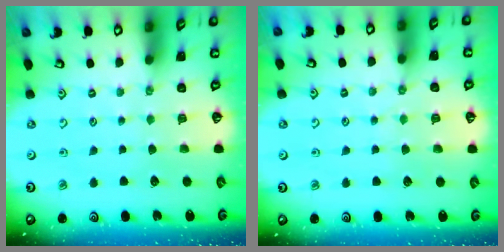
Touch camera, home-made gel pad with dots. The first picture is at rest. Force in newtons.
{"total": 4.0, "press": 3.9, "slide": 0.6}